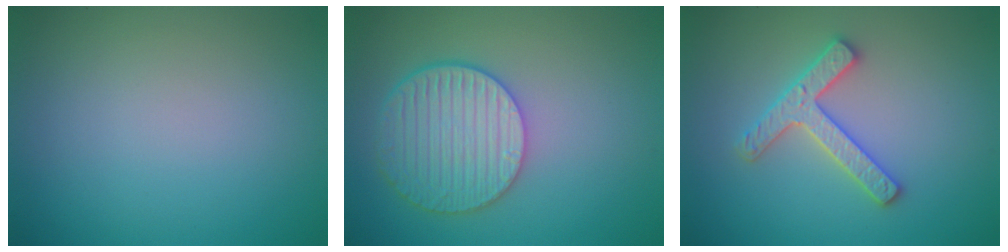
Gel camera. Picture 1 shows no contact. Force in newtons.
{"total": 5.5, "press": 4.8, "slide": 2.7}
{"total": 2.8, "press": 2.8, "slide": 0.6}